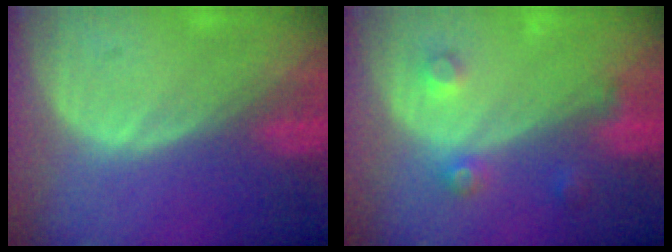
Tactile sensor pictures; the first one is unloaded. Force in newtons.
{"total": 3.7, "press": 3.4, "slide": 1.5}